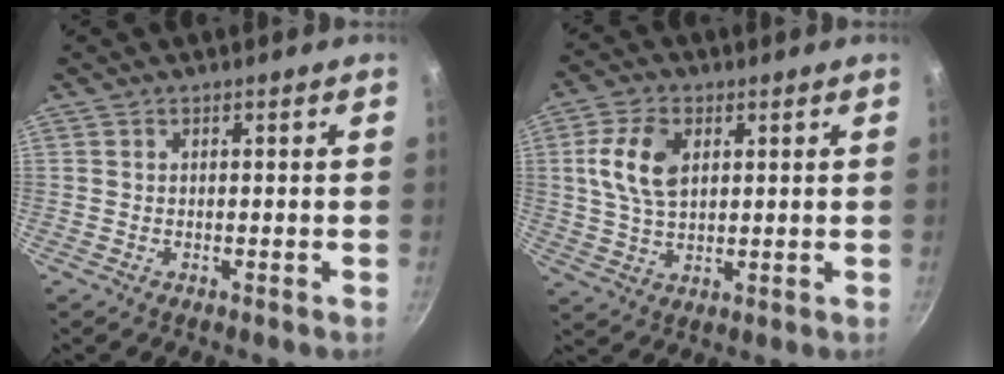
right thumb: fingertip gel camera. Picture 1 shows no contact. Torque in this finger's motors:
{"motor_torque": [1.15, 2.53, 0.97, 0.14, 0.12]}